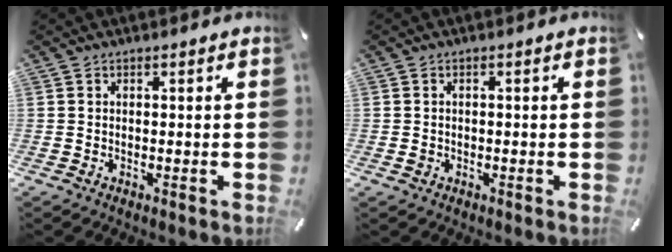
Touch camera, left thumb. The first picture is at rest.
{"total": 1.0, "force": [-0.2, 0.8, 0.6], "torque": [-0.012, 0.002, -0.006]}